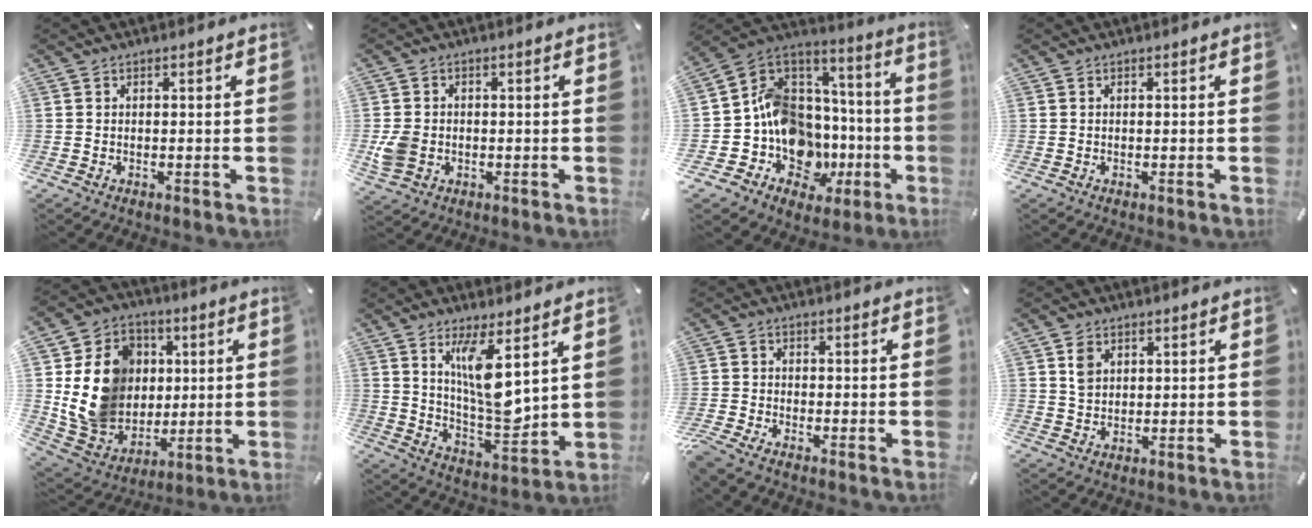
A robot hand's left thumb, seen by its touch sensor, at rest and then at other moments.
{"total": 5.3, "force": [-0.9, 4.4, 2.8], "torque": [-0.061, 0.001, -0.016]}
{"total": 14.1, "force": [-4.5, 12.2, 5.5], "torque": [-0.125, -0.023, -0.062]}
{"total": 0.0}
{"total": 18.3, "force": [2.4, 15.8, 9.0], "torque": [-0.188, 0.004, 0.054]}
{"total": 12.3, "force": [6.0, 3.9, 10.0], "torque": [-0.188, -0.046, 0.101]}
{"total": 2.6, "force": [-2.3, 0.5, 1.0], "torque": [-0.030, 0.003, -0.048]}
{"total": 3.4, "force": [1.7, 2.6, 1.5], "torque": [-0.026, 0.000, 0.031]}